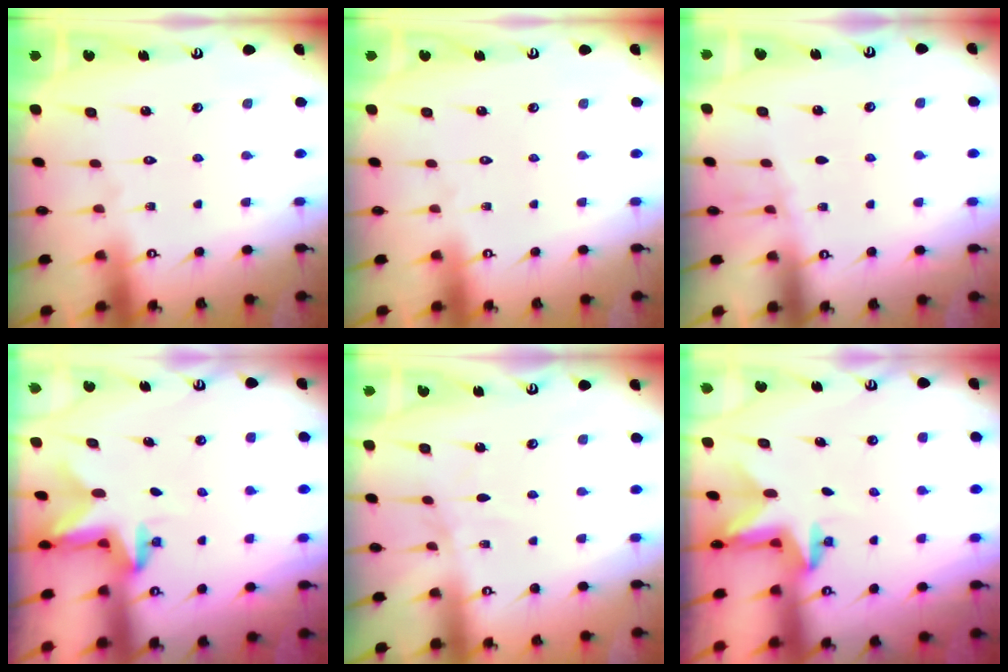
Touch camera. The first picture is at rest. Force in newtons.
{"total": 0.0}
{"total": 1.4, "press": 1.3, "slide": 0.3}
{"total": 2.7, "press": 2.7, "slide": 0.5}
{"total": 3.1, "press": 3.1, "slide": 0.4}
{"total": 2.5, "press": 2.5, "slide": 0.4}